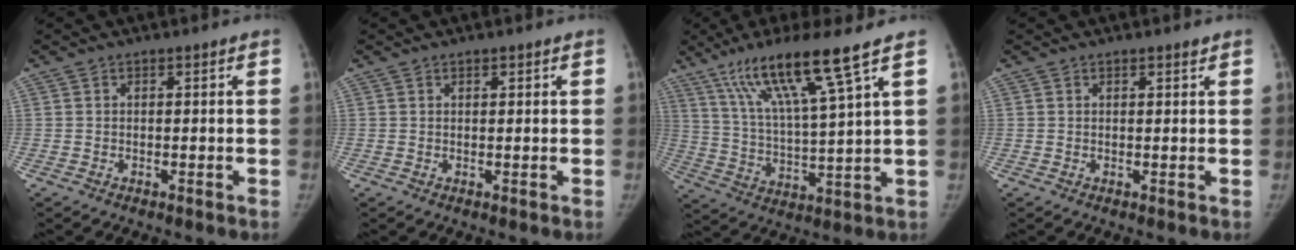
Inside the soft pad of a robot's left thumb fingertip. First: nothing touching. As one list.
[{"total": 0.9, "force": [0.6, 0.4, 0.5], "torque": [-0.007, -0.002, 0.009]}, {"total": 15.1, "force": [9.3, 0.1, 12.0], "torque": [-0.218, -0.037, 0.174]}, {"total": 1.0, "force": [0.8, 0.2, 0.6], "torque": [-0.007, -0.004, 0.014]}]